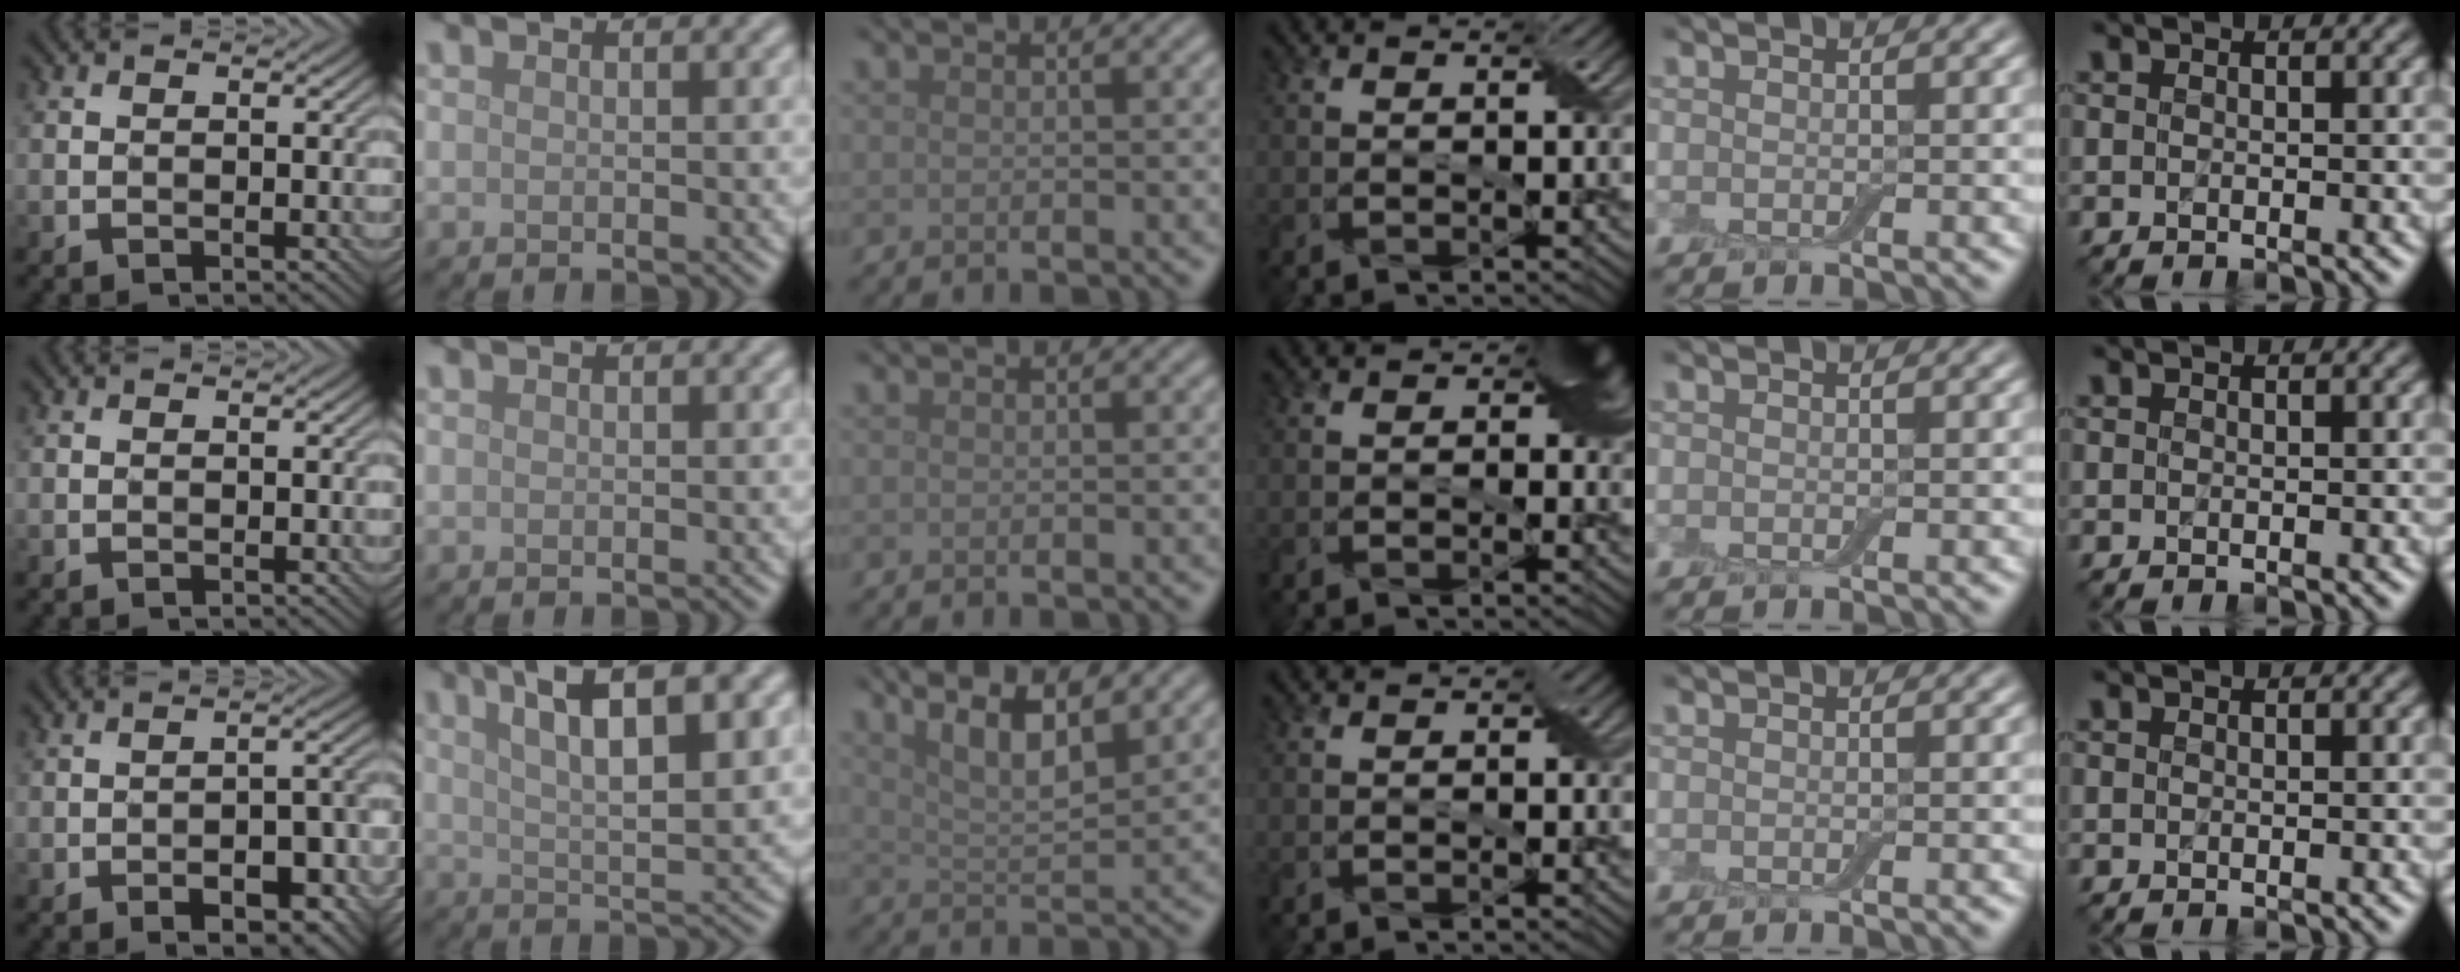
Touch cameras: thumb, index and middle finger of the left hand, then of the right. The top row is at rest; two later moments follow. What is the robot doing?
{"motion": "wrap", "object": "adhesive wrap"}